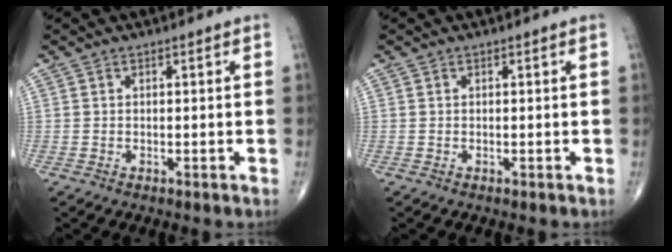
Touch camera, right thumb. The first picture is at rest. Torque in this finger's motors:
{"motor_torque": [0.00, 0.00, 0.00, 0.00, 0.00]}